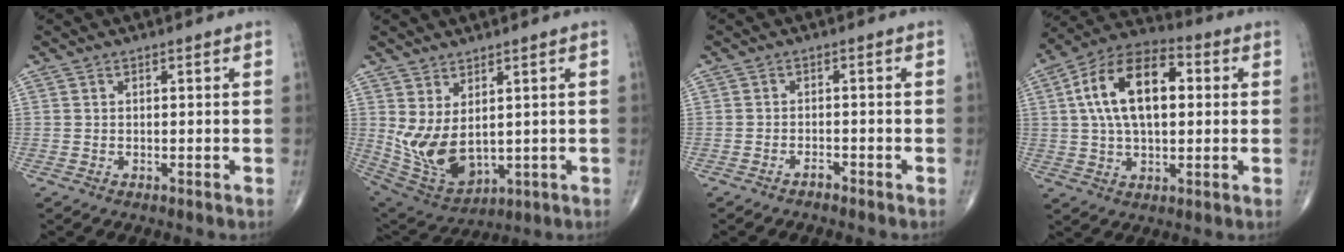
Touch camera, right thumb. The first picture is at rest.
{"total": 11.1, "force": [1.5, 6.0, 9.2], "torque": [-0.169, -0.024, 0.056]}
{"total": 1.2, "force": [-1.1, 0.2, 0.3], "torque": [-0.005, 0.008, -0.021]}
{"total": 17.1, "force": [3.0, 9.4, 14.0], "torque": [-0.242, 0.023, 0.045]}